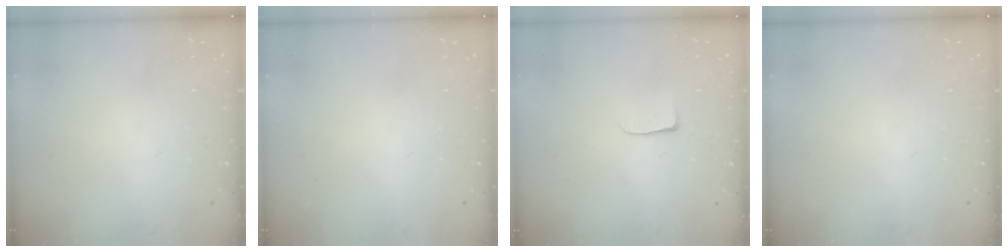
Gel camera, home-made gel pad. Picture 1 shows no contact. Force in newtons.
{"total": 0.0}
{"total": 3.8, "press": 3.8, "slide": 0.5}
{"total": 0.0}